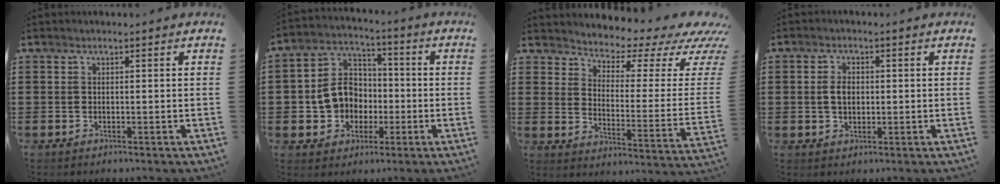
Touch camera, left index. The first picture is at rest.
{"total": 8.4, "force": [-1.1, 7.5, 3.5], "torque": [-0.090, 0.019, -0.021]}
{"total": 3.3, "force": [2.9, 0.9, 1.4], "torque": [-0.040, -0.036, 0.042]}
{"total": 3.0, "force": [0.2, 1.8, 2.3], "torque": [-0.048, 0.008, 0.003]}